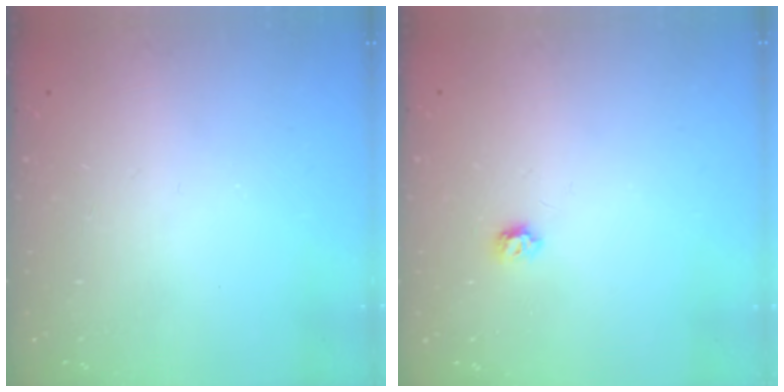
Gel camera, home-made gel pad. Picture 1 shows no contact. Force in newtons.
{"total": 3.9, "press": 3.9, "slide": 0.6}